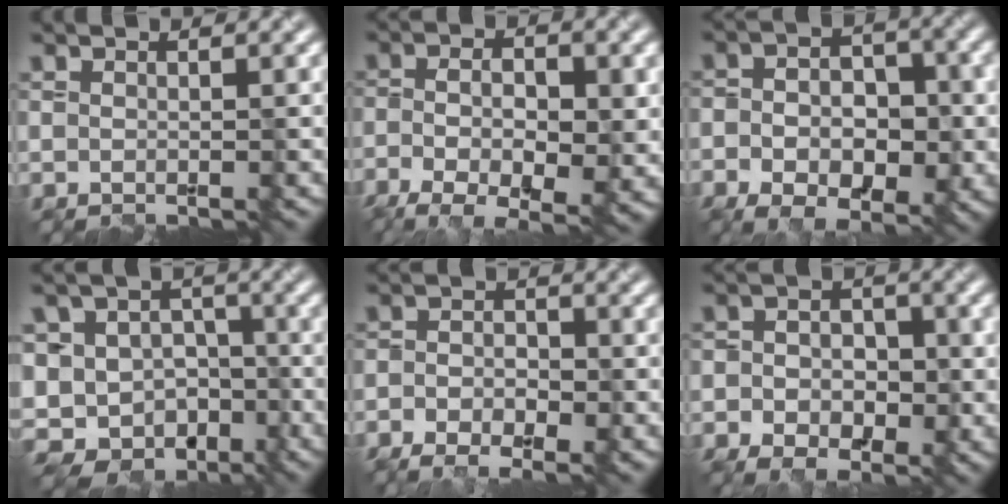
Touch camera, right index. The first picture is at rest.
{"total": 8.4, "force": [-2.9, 3.5, 7.1], "torque": [-0.112, -0.003, -0.039]}
{"total": 7.4, "force": [-3.2, 4.3, 5.1], "torque": [-0.079, -0.001, -0.047]}
{"total": 10.7, "force": [-6.0, 7.8, 4.3], "torque": [-0.060, 0.001, -0.086]}
{"total": 4.8, "force": [-3.1, 2.3, 2.9], "torque": [-0.049, -0.001, -0.043]}
{"total": 5.5, "force": [-2.4, 3.6, 3.3], "torque": [-0.041, -0.001, -0.031]}